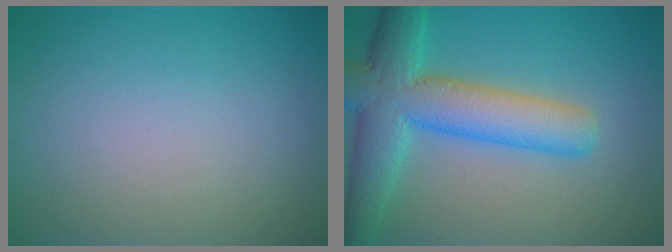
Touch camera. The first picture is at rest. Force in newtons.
{"total": 8.2, "press": 8.2, "slide": 0.4}